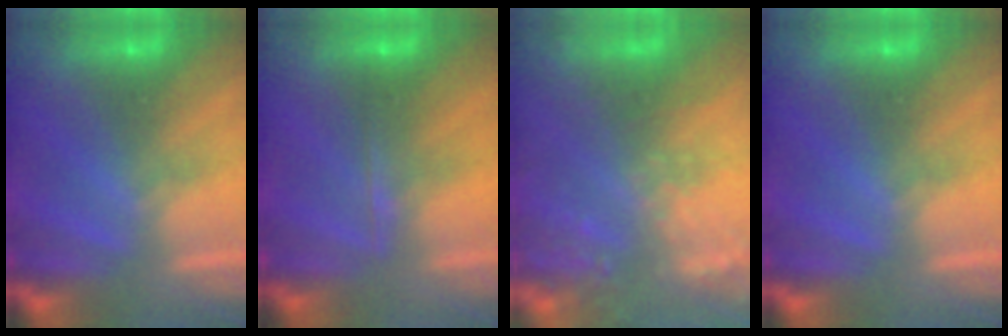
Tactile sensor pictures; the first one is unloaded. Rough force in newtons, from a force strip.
{"total": 1.8}
{"total": 8.7}
{"total": 0.0}